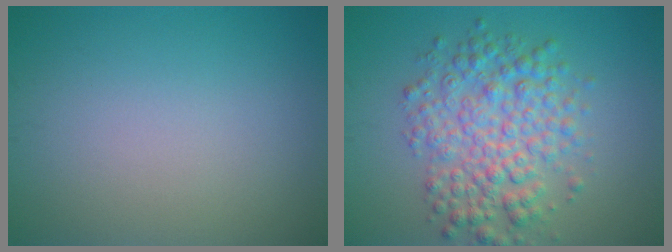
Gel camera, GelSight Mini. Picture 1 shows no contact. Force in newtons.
{"total": 5.9, "press": 5.9, "slide": 0.0}